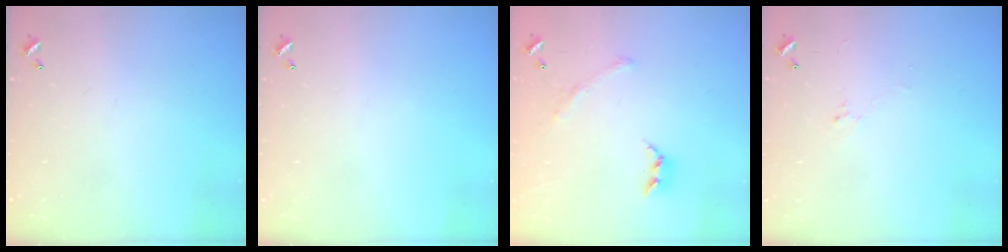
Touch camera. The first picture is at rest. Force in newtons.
{"total": 0.0}
{"total": 1.6, "press": 1.1, "slide": 1.1}
{"total": 0.6, "press": 0.3, "slide": 0.5}